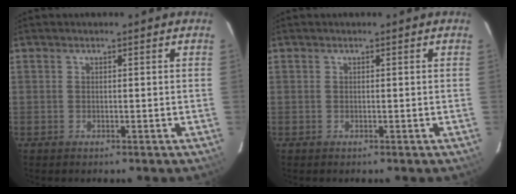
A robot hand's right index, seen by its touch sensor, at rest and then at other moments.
{"total": 0.0}